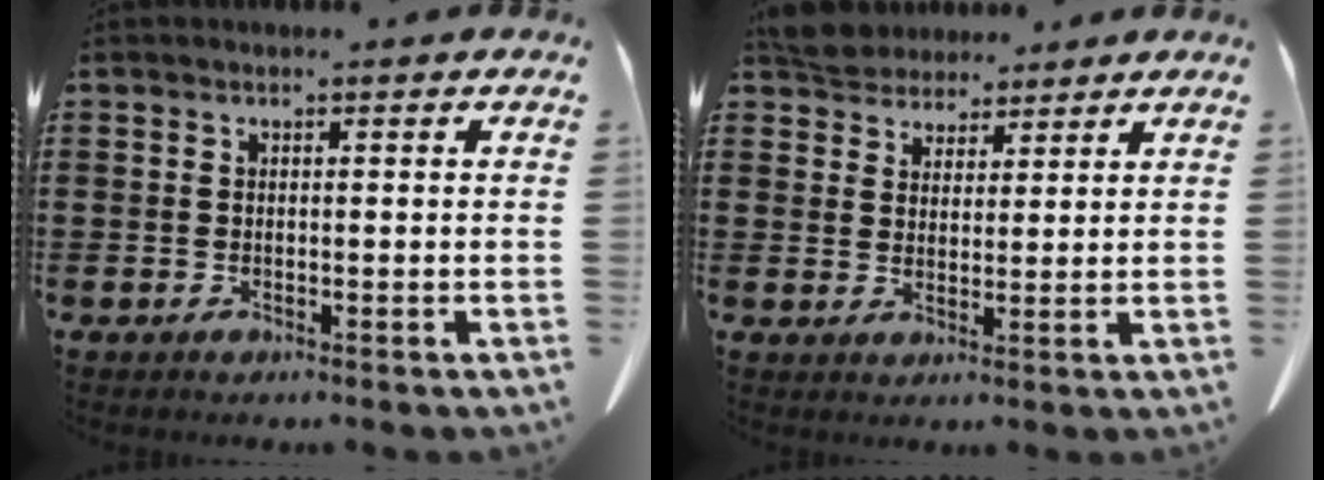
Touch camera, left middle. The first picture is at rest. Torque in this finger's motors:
{"motor_torque": [0.27, 0.23, 0.04, 0.00]}